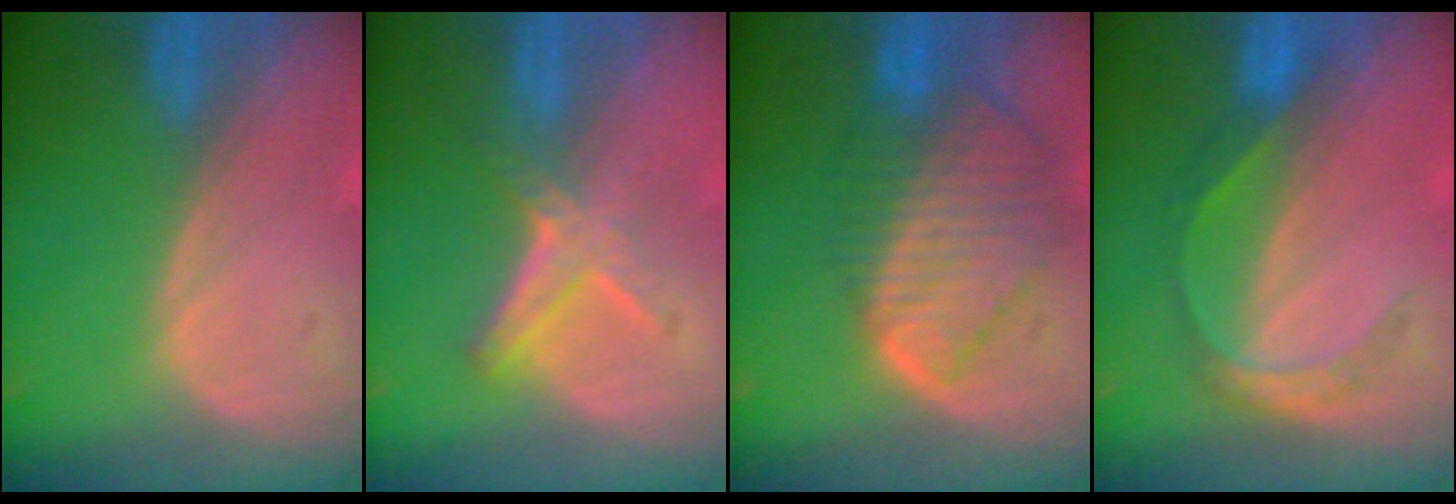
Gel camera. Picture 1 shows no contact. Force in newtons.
{"total": 4.9, "press": 4.8, "slide": 0.8}
{"total": 9.7, "press": 8.5, "slide": 4.7}
{"total": 4.5, "press": 4.5, "slide": 0.2}